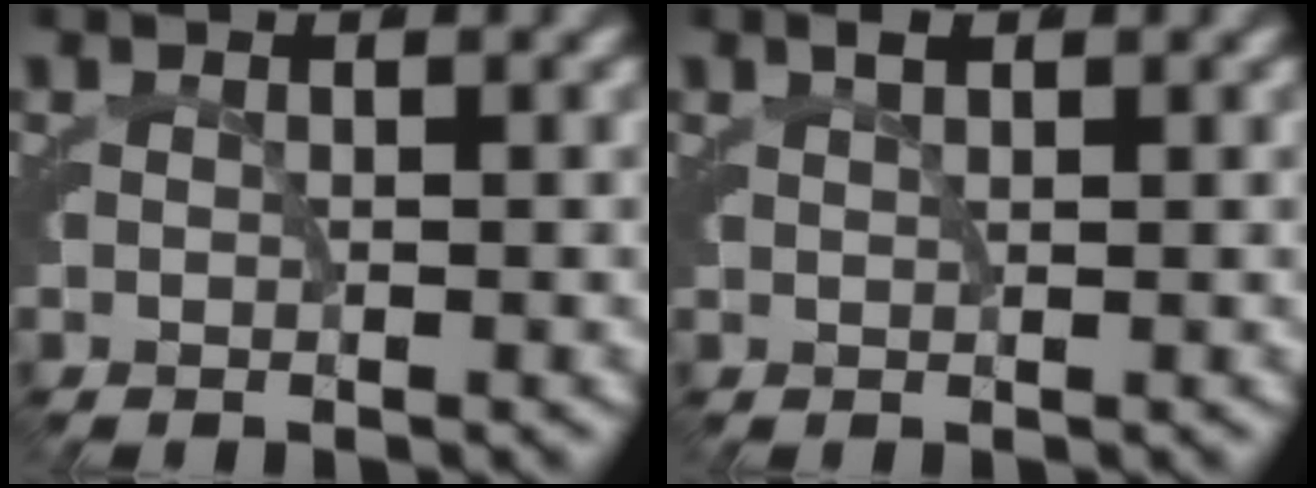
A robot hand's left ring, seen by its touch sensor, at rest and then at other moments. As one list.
[{"total": 1.1, "force": [0.9, 0.1, 0.6], "torque": [-0.008, 0.007, 0.015]}]